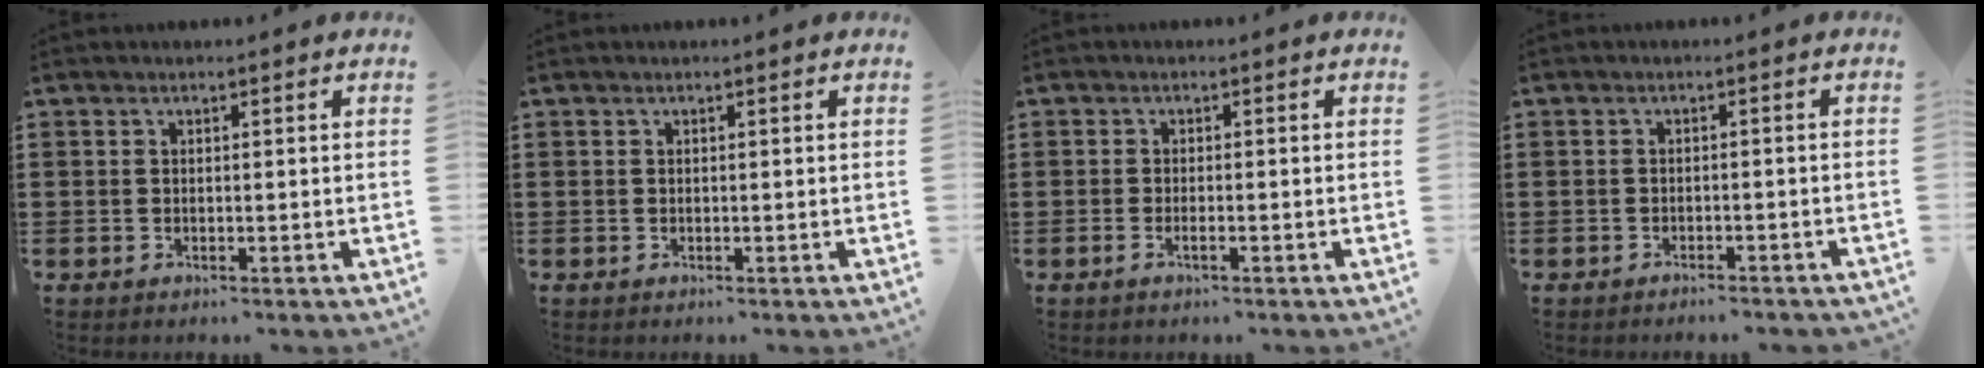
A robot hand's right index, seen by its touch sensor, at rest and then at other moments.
{"total": 0.0}
{"total": 1.1, "force": [-0.6, 0.2, 0.9], "torque": [-0.018, -0.003, -0.011]}
{"total": 1.4, "force": [-1.4, 0.1, 0.2], "torque": [-0.009, 0.001, -0.028]}